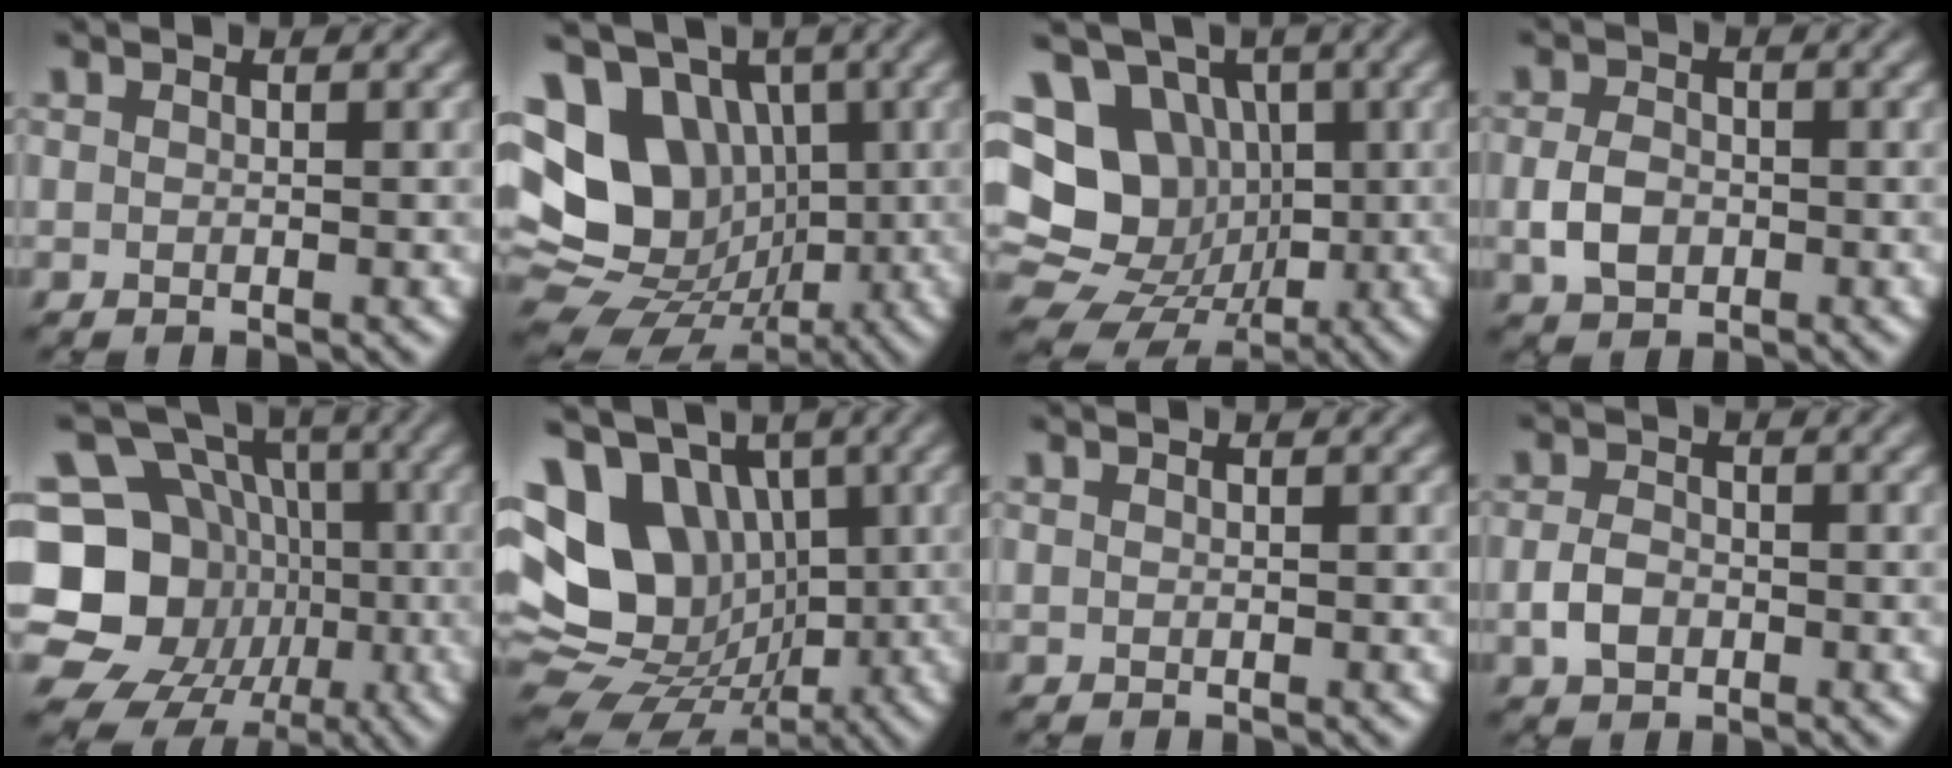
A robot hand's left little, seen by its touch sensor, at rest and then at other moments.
{"total": 14.7, "force": [1.2, 12.1, 8.2], "torque": [-0.149, 0.003, 0.009]}
{"total": 17.6, "force": [1.8, 15.8, 7.5], "torque": [-0.169, 0.010, 0.017]}
{"total": 3.2, "force": [-0.6, 2.3, 2.1], "torque": [-0.044, -0.001, -0.015]}
{"total": 15.8, "force": [-3.5, 14.3, 5.8], "torque": [-0.141, -0.008, -0.074]}
{"total": 13.0, "force": [1.3, 10.5, 7.5], "torque": [-0.133, -0.008, 0.024]}
{"total": 0.0}
{"total": 2.5, "force": [-0.7, 1.7, 1.6], "torque": [-0.032, 0.000, -0.018]}